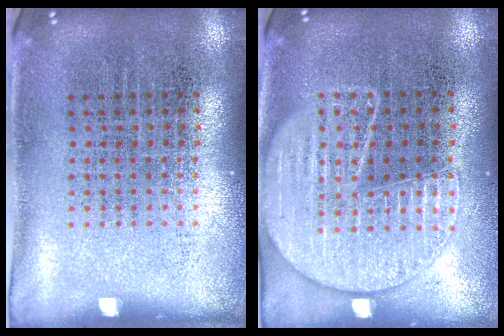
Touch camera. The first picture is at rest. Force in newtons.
{"total": 1.6, "press": 1.6, "slide": 0.1}